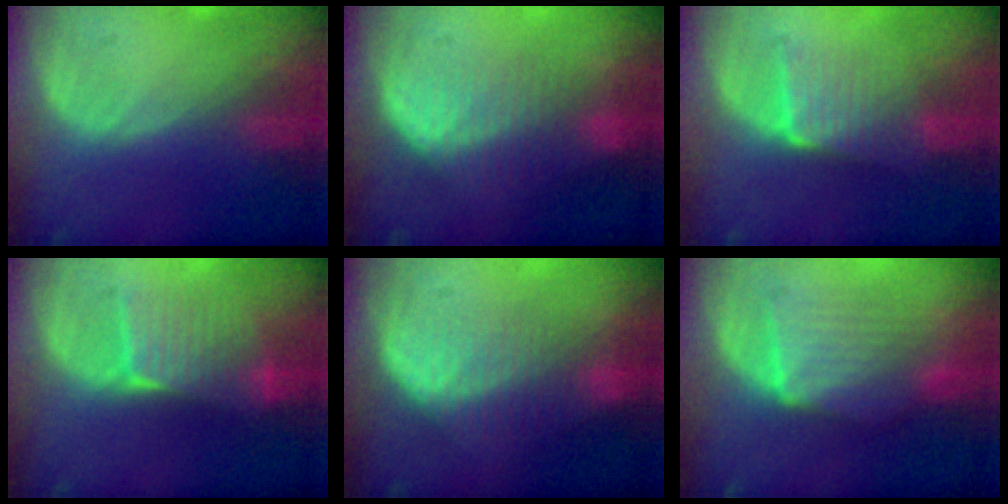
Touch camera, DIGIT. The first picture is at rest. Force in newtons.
{"total": 7.2, "press": 6.6, "slide": 2.8}
{"total": 6.7, "press": 5.8, "slide": 3.4}
{"total": 6.6, "press": 6.5, "slide": 1.1}
{"total": 7.2, "press": 6.7, "slide": 2.7}
{"total": 7.7, "press": 7.7, "slide": 0.4}